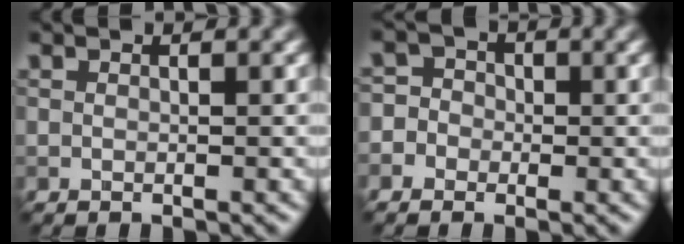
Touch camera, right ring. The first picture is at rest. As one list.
[{"total": 3.9, "force": [-1.3, 3.6, 0.8], "torque": [0.011, 0.016, -0.053]}]